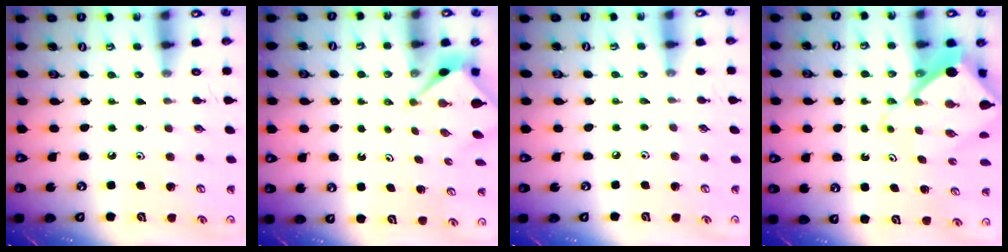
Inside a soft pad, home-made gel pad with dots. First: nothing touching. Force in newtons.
{"total": 2.6, "press": 2.6, "slide": 0.1}
{"total": 2.0, "press": 1.9, "slide": 0.4}
{"total": 10.4, "press": 10.3, "slide": 1.0}